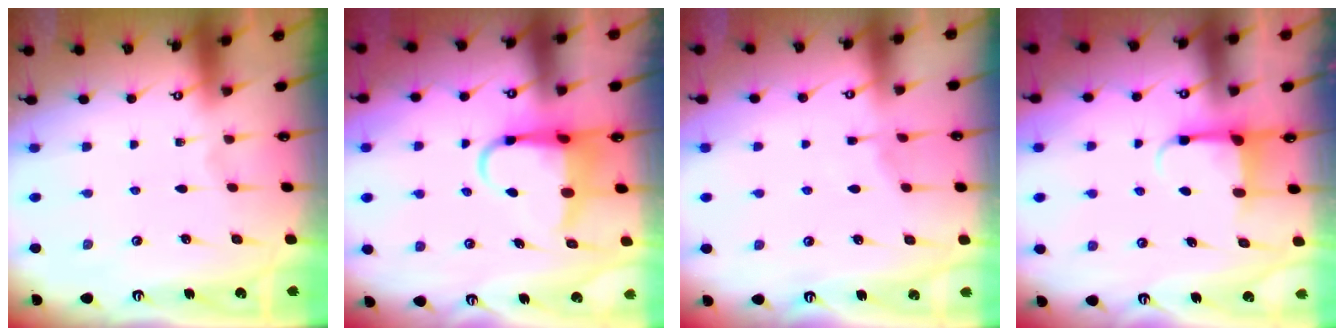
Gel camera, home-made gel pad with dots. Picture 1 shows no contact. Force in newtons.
{"total": 6.2, "press": 6.0, "slide": 1.3}
{"total": 3.0, "press": 2.9, "slide": 0.5}
{"total": 4.6, "press": 4.6, "slide": 0.3}